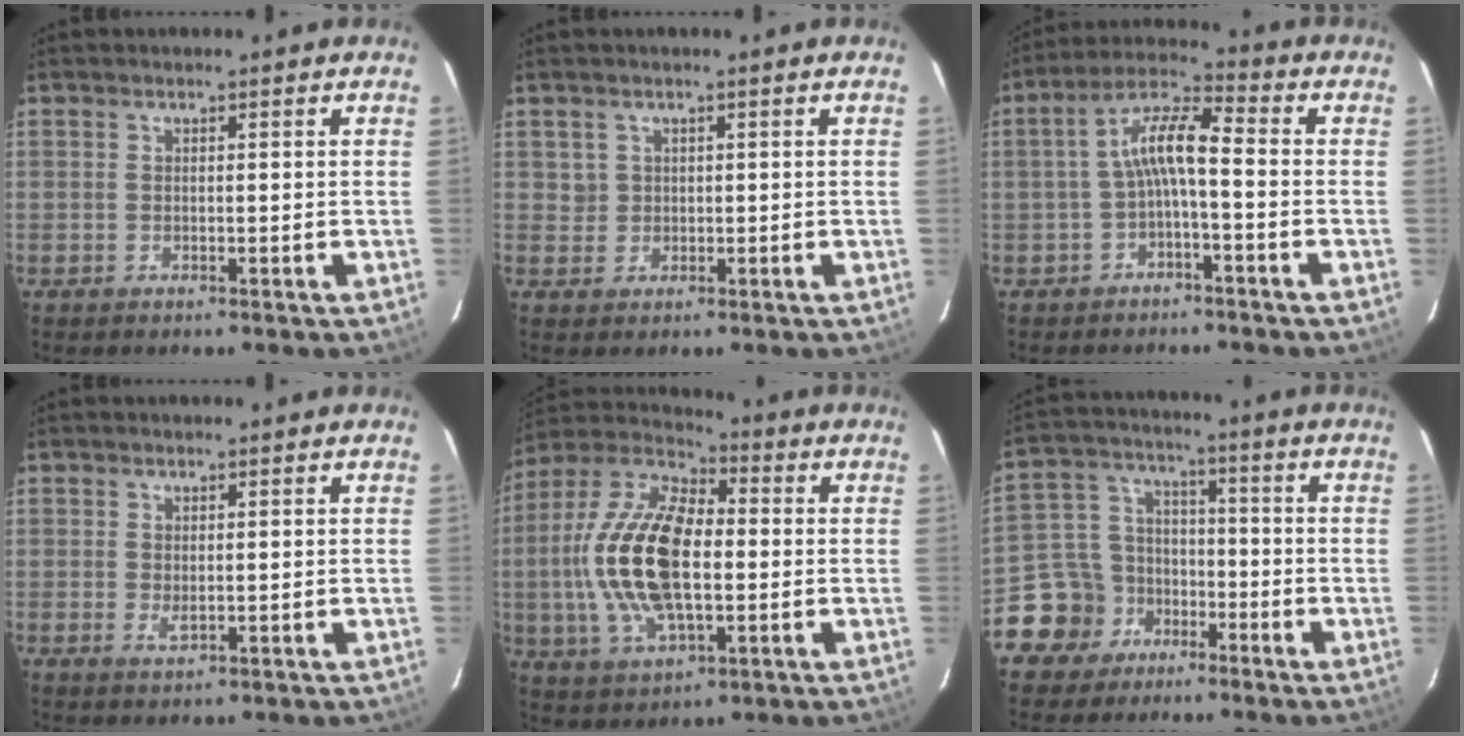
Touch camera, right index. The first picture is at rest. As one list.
[{"total": 1.7, "force": [0.5, 1.6, -0.2], "torque": [0.012, 0.007, 0.010]}, {"total": 7.0, "force": [-1.8, 1.5, 6.7], "torque": [-0.146, 0.020, -0.033]}, {"total": 1.7, "force": [0.2, 1.0, 1.4], "torque": [-0.025, -0.002, 0.005]}, {"total": 20.0, "force": [-1.0, 9.6, 17.6], "torque": [-0.363, 0.008, -0.022]}, {"total": 10.2, "force": [-6.0, 8.2, 1.0], "torque": [-0.043, 0.039, -0.100]}]